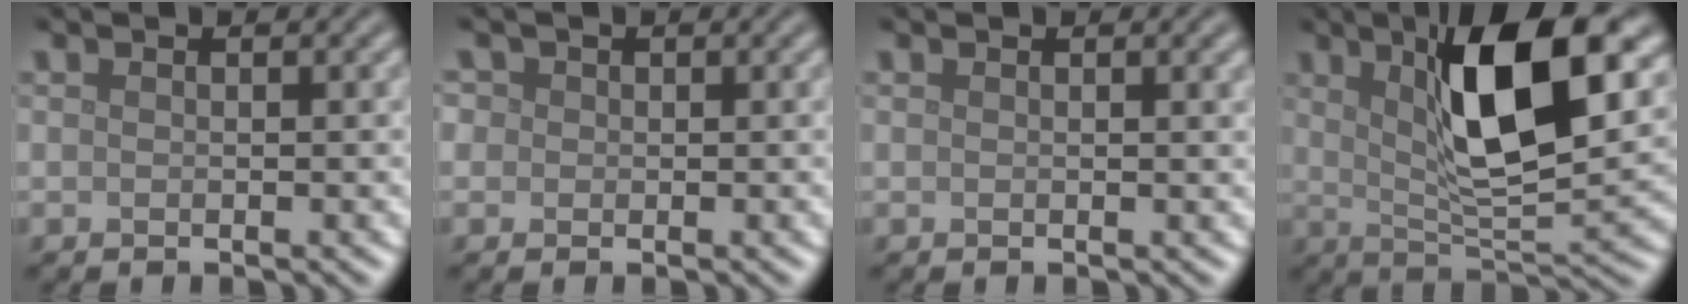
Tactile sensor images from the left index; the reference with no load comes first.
{"total": 2.1, "force": [0.8, 1.8, 0.8], "torque": [-0.012, 0.012, -0.001]}
{"total": 0.9, "force": [0.5, 0.2, 0.7], "torque": [-0.006, 0.003, 0.008]}
{"total": 10.9, "force": [3.8, 3.5, 9.7], "torque": [-0.157, 0.001, 0.062]}